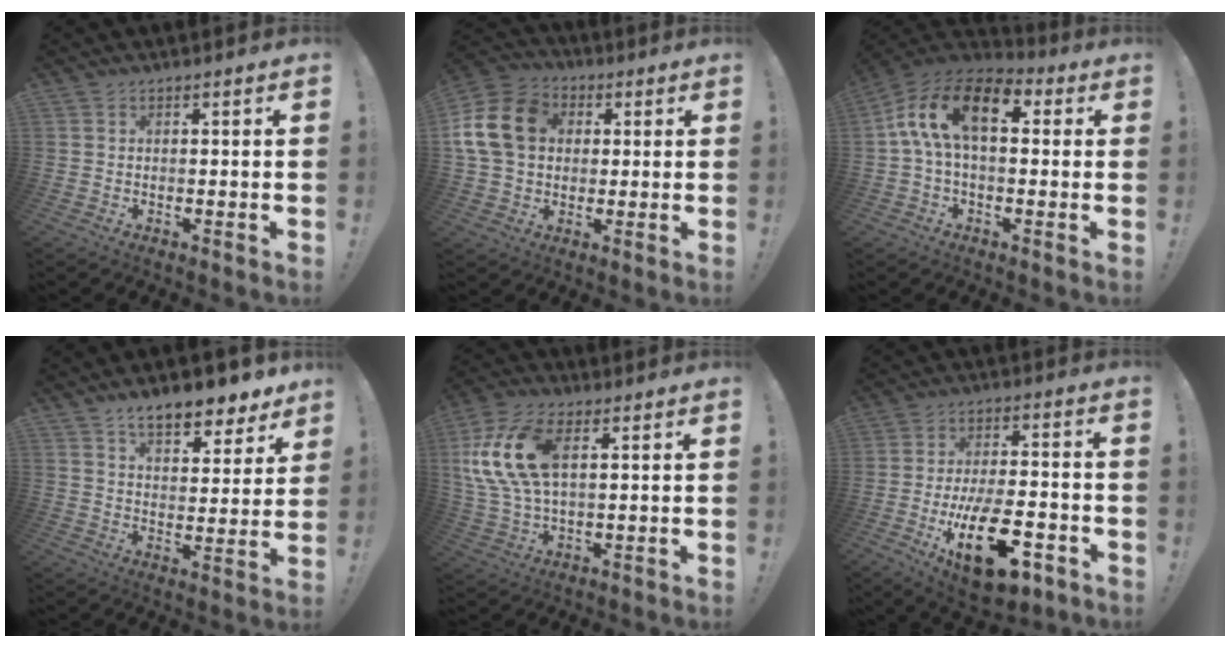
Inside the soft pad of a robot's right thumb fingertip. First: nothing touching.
{"total": 17.0, "force": [2.8, 13.6, 9.8], "torque": [-0.168, 0.007, 0.055]}
{"total": 16.2, "force": [4.3, 8.3, 13.2], "torque": [-0.244, 0.000, 0.071]}
{"total": 11.3, "force": [8.6, 4.4, 5.8], "torque": [-0.080, -0.057, 0.151]}
{"total": 17.0, "force": [4.4, 9.7, 13.3], "torque": [-0.265, -0.005, 0.080]}
{"total": 20.8, "force": [-8.2, 9.4, 16.6], "torque": [-0.271, 0.043, -0.123]}